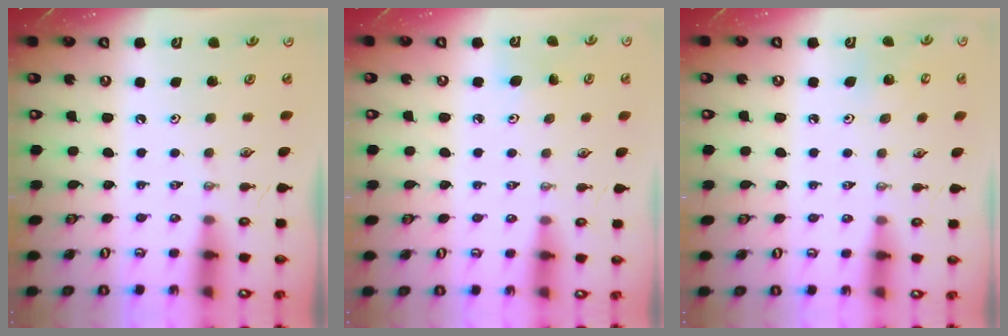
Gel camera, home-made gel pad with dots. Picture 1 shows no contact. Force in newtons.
{"total": 5.0, "press": 4.9, "slide": 0.6}
{"total": 6.0, "press": 6.0, "slide": 0.5}